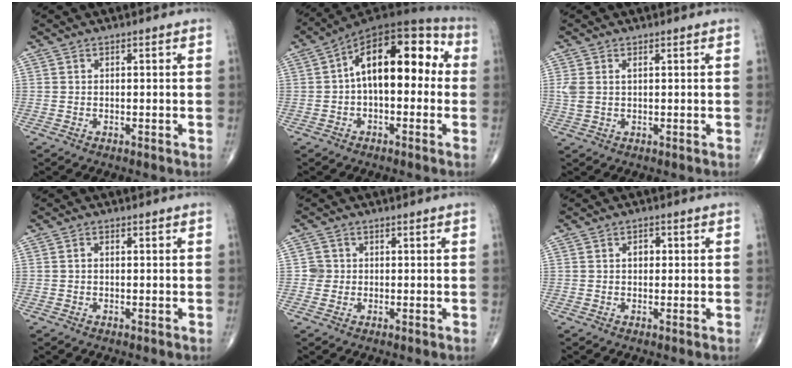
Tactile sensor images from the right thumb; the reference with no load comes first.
{"total": 16.8, "force": [1.6, 8.8, 14.2], "torque": [-0.188, 0.046, 0.012]}
{"total": 2.8, "force": [0.7, 1.5, 2.3], "torque": [-0.072, 0.012, 0.019]}
{"total": 0.7, "force": [0.0, 0.5, 0.6], "torque": [-0.010, 0.002, 0.000]}
{"total": 2.0, "force": [0.0, 2.0, 0.1], "torque": [0.014, 0.006, -0.004]}
{"total": 3.2, "force": [0.3, 2.2, 2.2], "torque": [-0.027, 0.010, 0.002]}